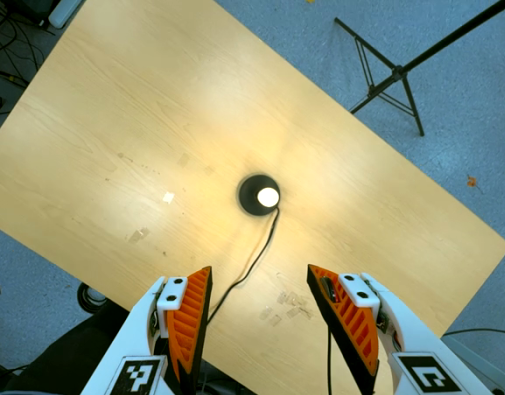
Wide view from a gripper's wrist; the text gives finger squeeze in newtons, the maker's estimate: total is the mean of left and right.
{"total": 0.0}